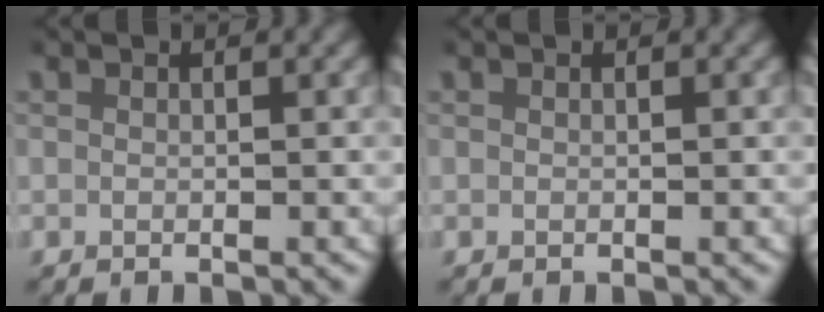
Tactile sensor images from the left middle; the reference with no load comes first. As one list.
[{"total": 0.0}]